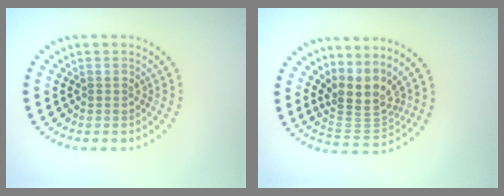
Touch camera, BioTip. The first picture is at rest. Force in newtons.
{"total": 3.7, "press": 2.6, "slide": 2.6}